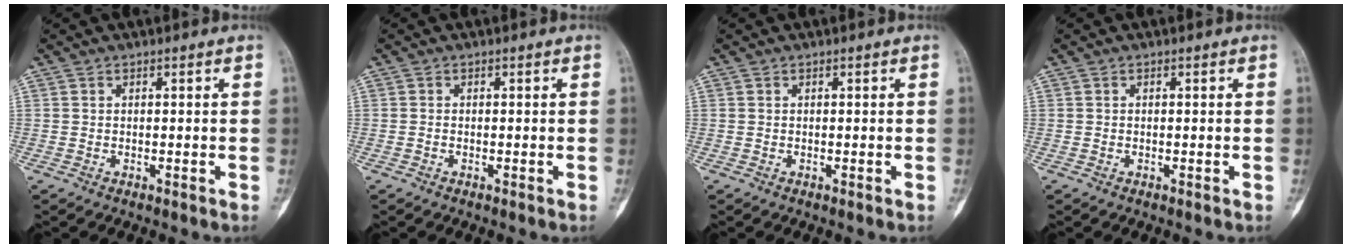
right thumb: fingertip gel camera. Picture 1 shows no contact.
{"total": 0.0}
{"total": 0.0}
{"total": 0.0}